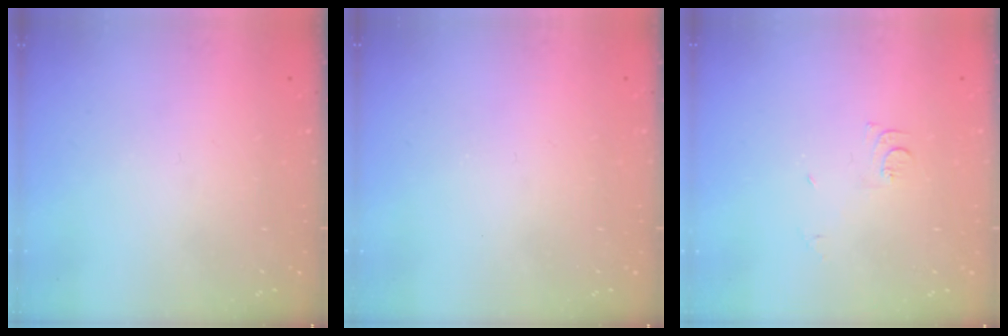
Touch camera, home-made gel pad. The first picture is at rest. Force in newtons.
{"total": 1.8, "press": 1.8, "slide": 0.4}
{"total": 5.7, "press": 5.7, "slide": 0.6}